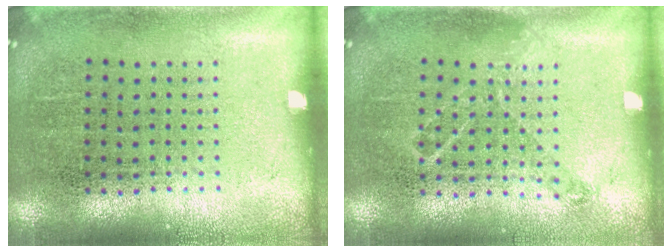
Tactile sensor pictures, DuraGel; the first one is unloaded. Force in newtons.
{"total": 0.9, "press": 0.8, "slide": 0.2}